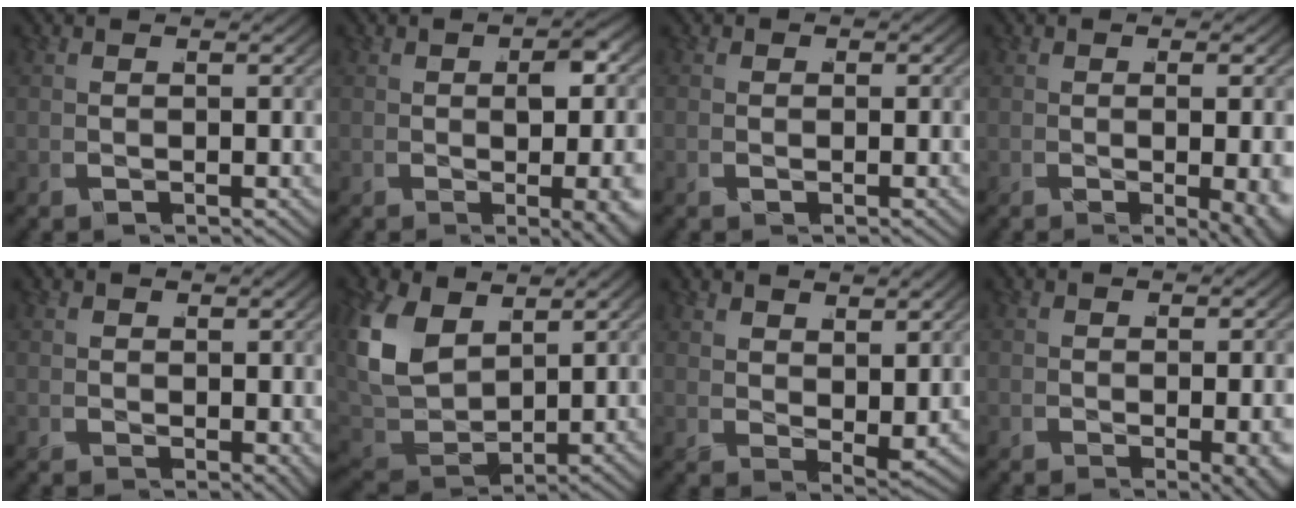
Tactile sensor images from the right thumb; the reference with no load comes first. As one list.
[{"total": 4.2, "force": [-0.3, 1.2, 4.0], "torque": [-0.050, -0.008, -0.002]}, {"total": 0.7, "force": [-0.4, 0.4, -0.4], "torque": [0.002, -0.007, -0.006]}, {"total": 3.9, "force": [-0.8, 0.9, 3.7], "torque": [-0.054, -0.014, -0.005]}, {"total": 0.7, "force": [0.6, 0.0, 0.1], "torque": [0.003, -0.001, 0.015]}, {"total": 6.7, "force": [0.5, 4.7, 4.8], "torque": [-0.140, -0.025, 0.019]}, {"total": 1.9, "force": [1.5, 0.4, 1.0], "torque": [-0.017, -0.002, 0.030]}, {"total": 2.1, "force": [-0.6, 0.5, 1.9], "torque": [-0.027, -0.013, 0.001]}]